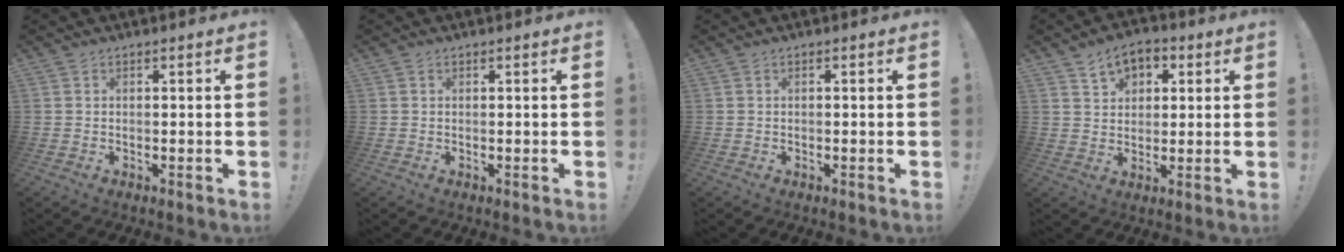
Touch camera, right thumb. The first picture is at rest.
{"total": 0.0}
{"total": 0.0}
{"total": 7.5, "force": [3.7, 5.4, 3.7], "torque": [-0.049, -0.013, 0.067]}